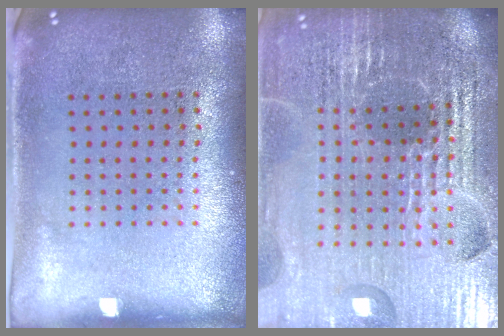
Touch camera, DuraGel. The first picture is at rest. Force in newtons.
{"total": 6.3, "press": 5.6, "slide": 2.8}